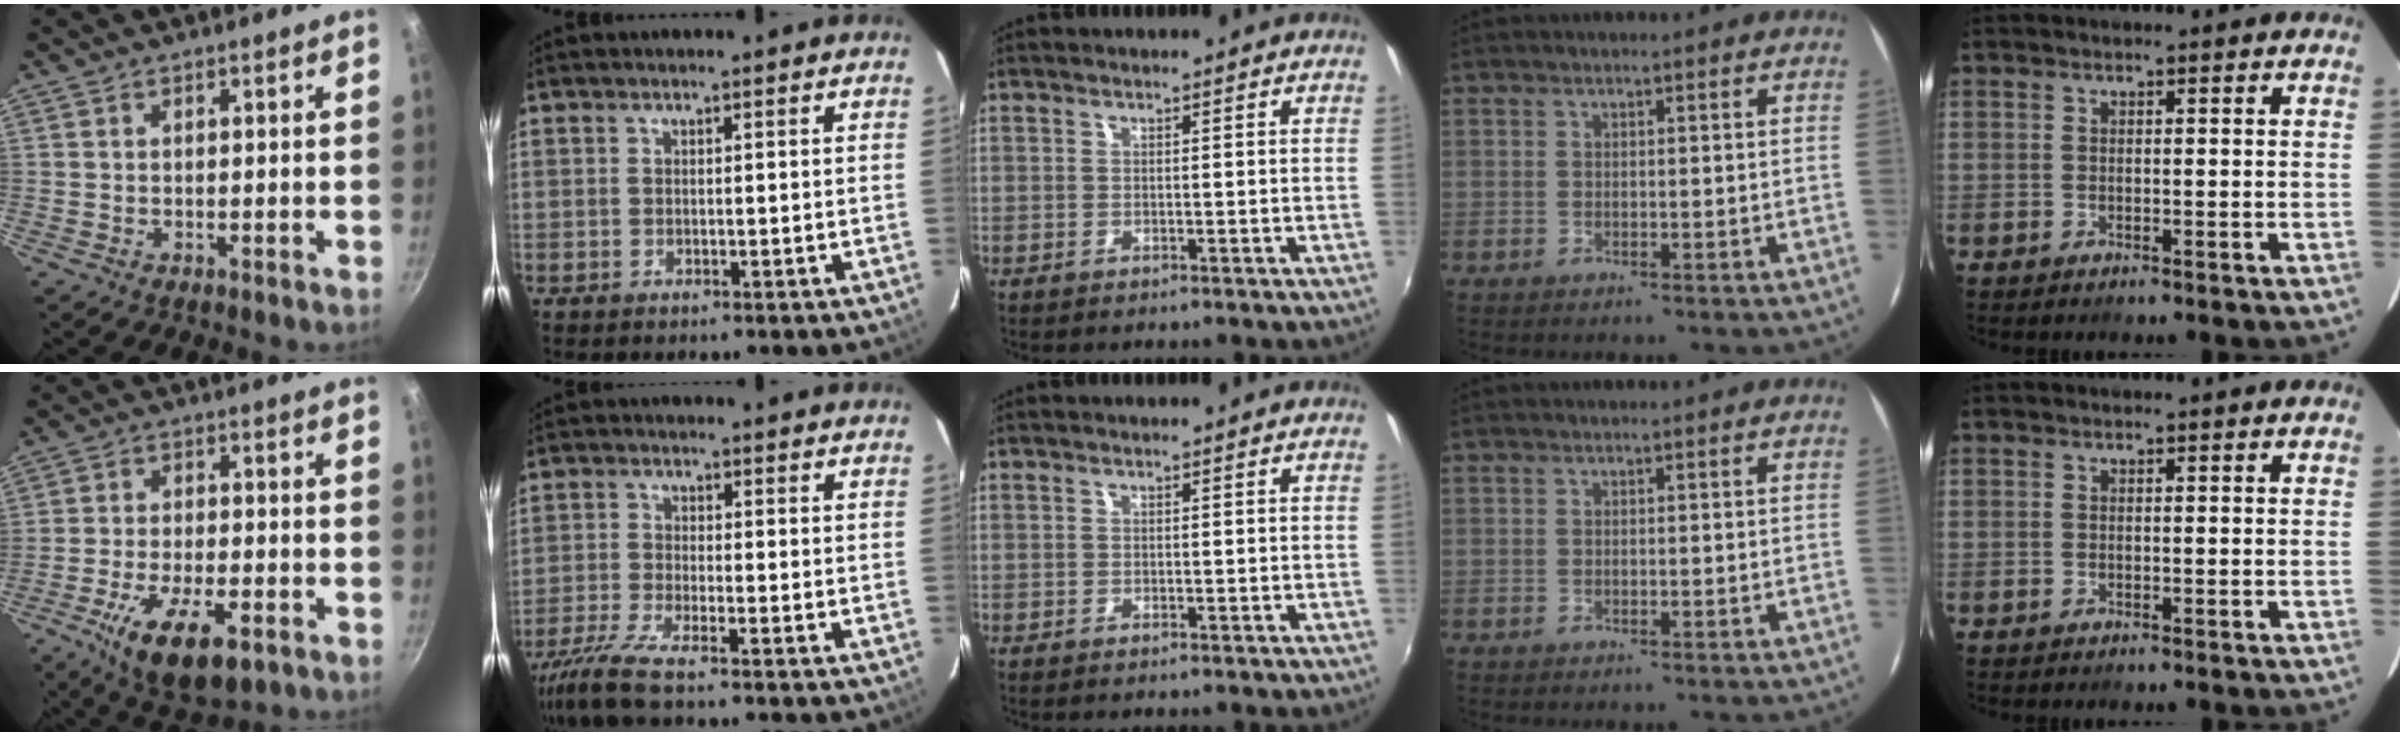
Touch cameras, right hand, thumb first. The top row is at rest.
{"thumb": {"total": 14.3, "force": [-6.8, 5.8, 11.1], "torque": [-0.188, 0.016, -0.113]}, "index": {"total": 8.4, "force": [-6.9, -0.1, 4.8], "torque": [-0.116, -0.031, -0.130]}}